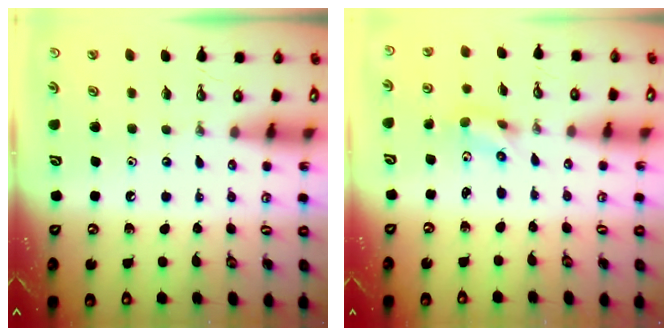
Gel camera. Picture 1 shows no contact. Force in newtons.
{"total": 2.9, "press": 1.1, "slide": 2.7}